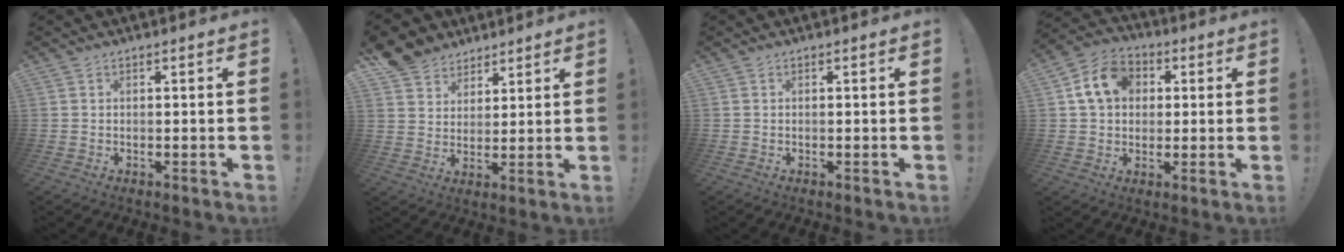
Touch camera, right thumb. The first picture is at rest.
{"total": 7.8, "force": [5.7, 5.4, 0.6], "torque": [-0.012, -0.045, 0.115]}
{"total": 0.0}
{"total": 12.3, "force": [3.6, 9.7, 6.6], "torque": [-0.100, 0.006, 0.074]}